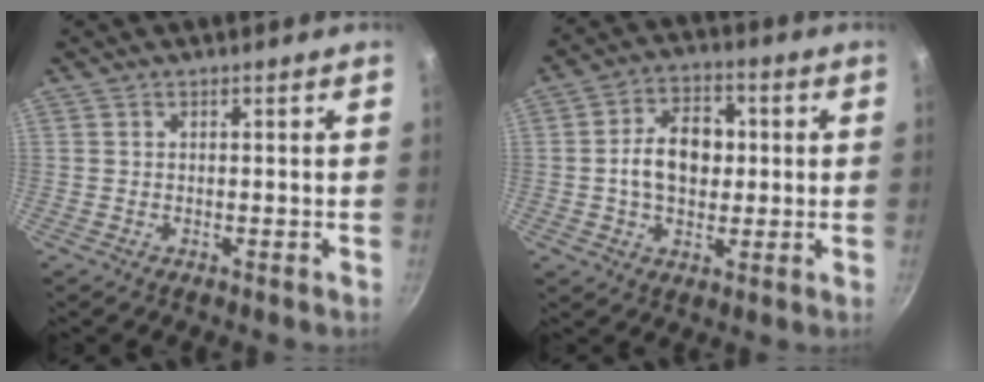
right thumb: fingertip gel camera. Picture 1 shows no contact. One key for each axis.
{"total": 10.9, "fx": 0.5, "fy": 7.7, "fz": 7.8, "tx": -0.098, "ty": 0.016, "tz": -0.003}